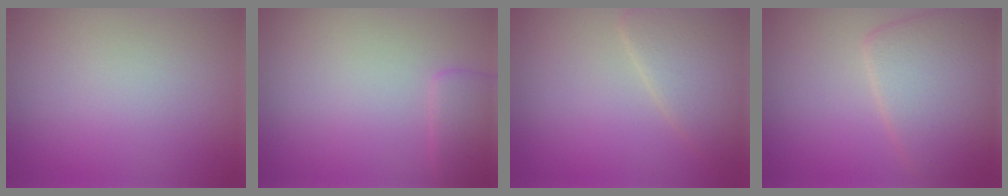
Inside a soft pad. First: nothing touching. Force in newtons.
{"total": 1.9, "press": 1.9, "slide": 0.2}
{"total": 4.2, "press": 4.2, "slide": 0.1}
{"total": 6.2, "press": 6.2, "slide": 0.2}